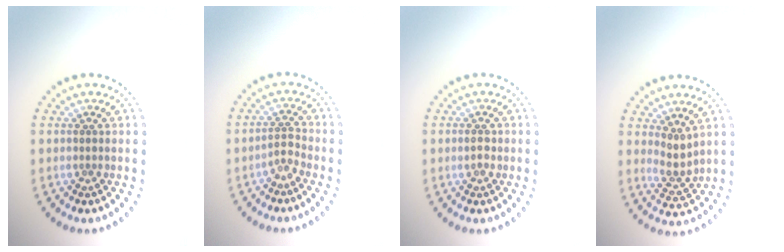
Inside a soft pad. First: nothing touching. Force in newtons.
{"total": 1.6, "press": 1.1, "slide": 1.2}
{"total": 1.1, "press": 1.1, "slide": 0.1}
{"total": 2.2, "press": 1.6, "slide": 1.5}